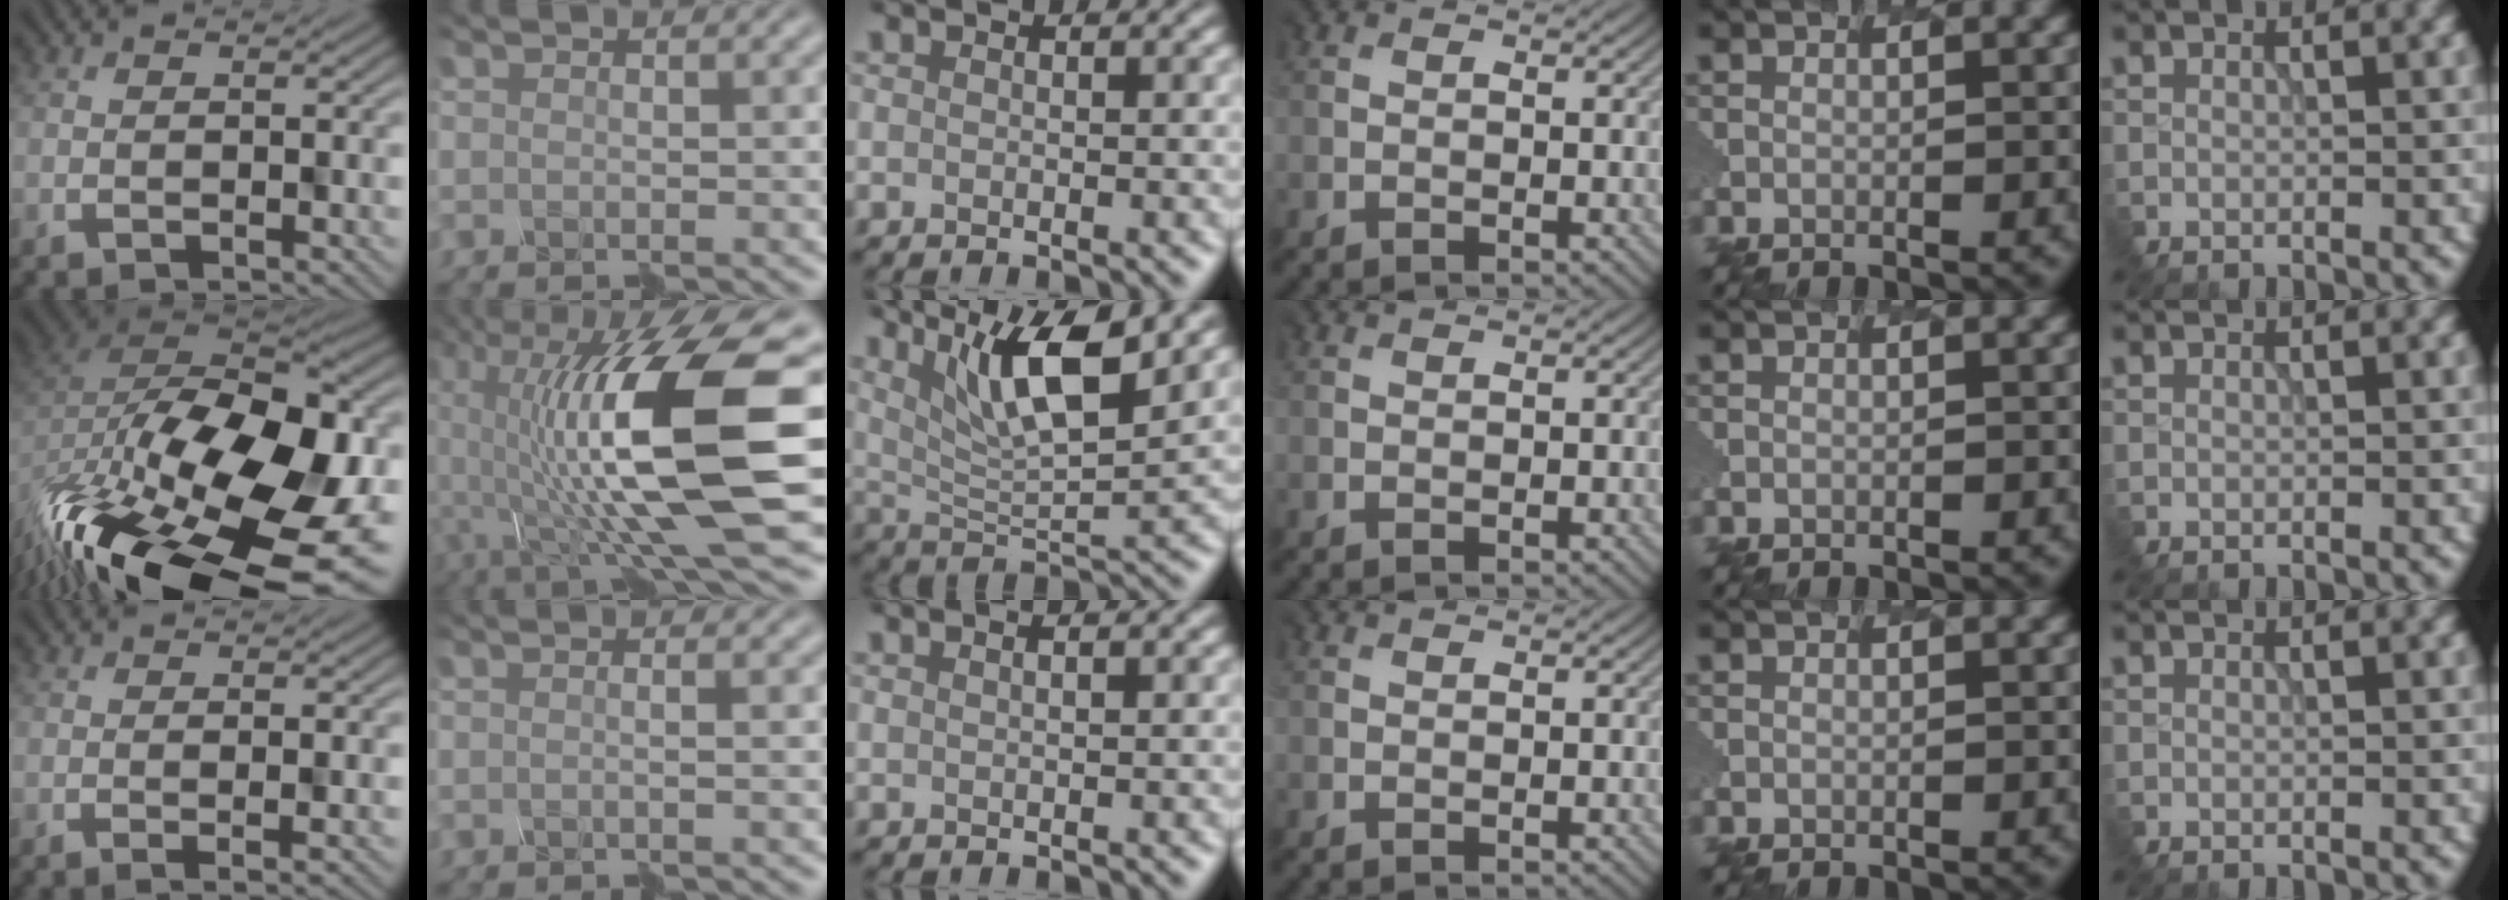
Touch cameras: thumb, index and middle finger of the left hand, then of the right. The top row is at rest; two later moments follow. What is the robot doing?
{"motion": "disassemble", "object": "hinged jar"}